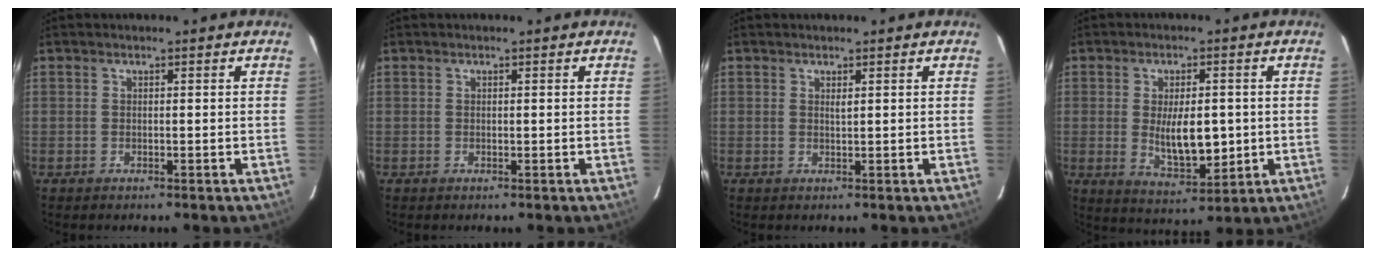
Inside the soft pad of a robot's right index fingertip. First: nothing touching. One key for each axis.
{"total": 0.0}
{"total": 0.6, "fx": 0.3, "fy": 0.0, "fz": 0.5, "tx": -0.012, "ty": -0.002, "tz": 0.007}
{"total": 8.7, "fx": -0.2, "fy": 3.5, "fz": 8.0, "tx": -0.137, "ty": -0.011, "tz": 0.010}